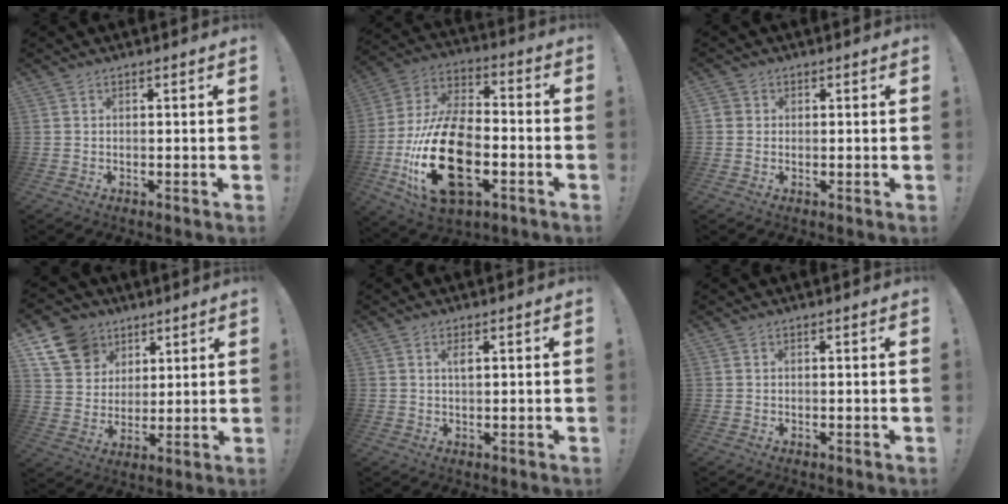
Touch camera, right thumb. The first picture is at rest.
{"total": 25.5, "force": [-7.2, 14.8, 19.5], "torque": [-0.385, 0.038, -0.113]}
{"total": 1.8, "force": [0.1, 1.7, 0.6], "torque": [-0.017, 0.008, 0.003]}
{"total": 13.8, "force": [7.4, 10.7, 4.6], "torque": [-0.084, -0.034, 0.149]}
{"total": 1.9, "force": [0.8, 0.6, 1.6], "torque": [-0.023, -0.002, 0.010]}
{"total": 0.0}